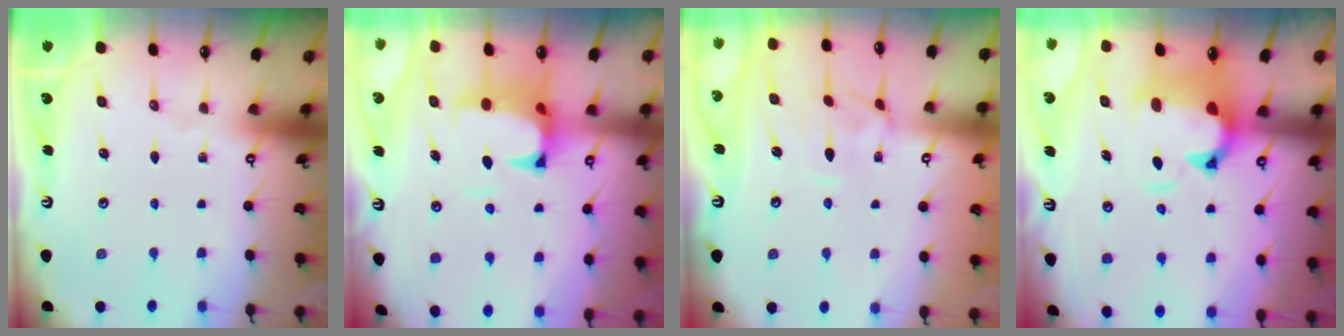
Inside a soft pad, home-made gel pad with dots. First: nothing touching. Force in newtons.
{"total": 2.6, "press": 2.4, "slide": 1.1}
{"total": 1.4, "press": 1.3, "slide": 0.6}
{"total": 3.2, "press": 2.9, "slide": 1.4}